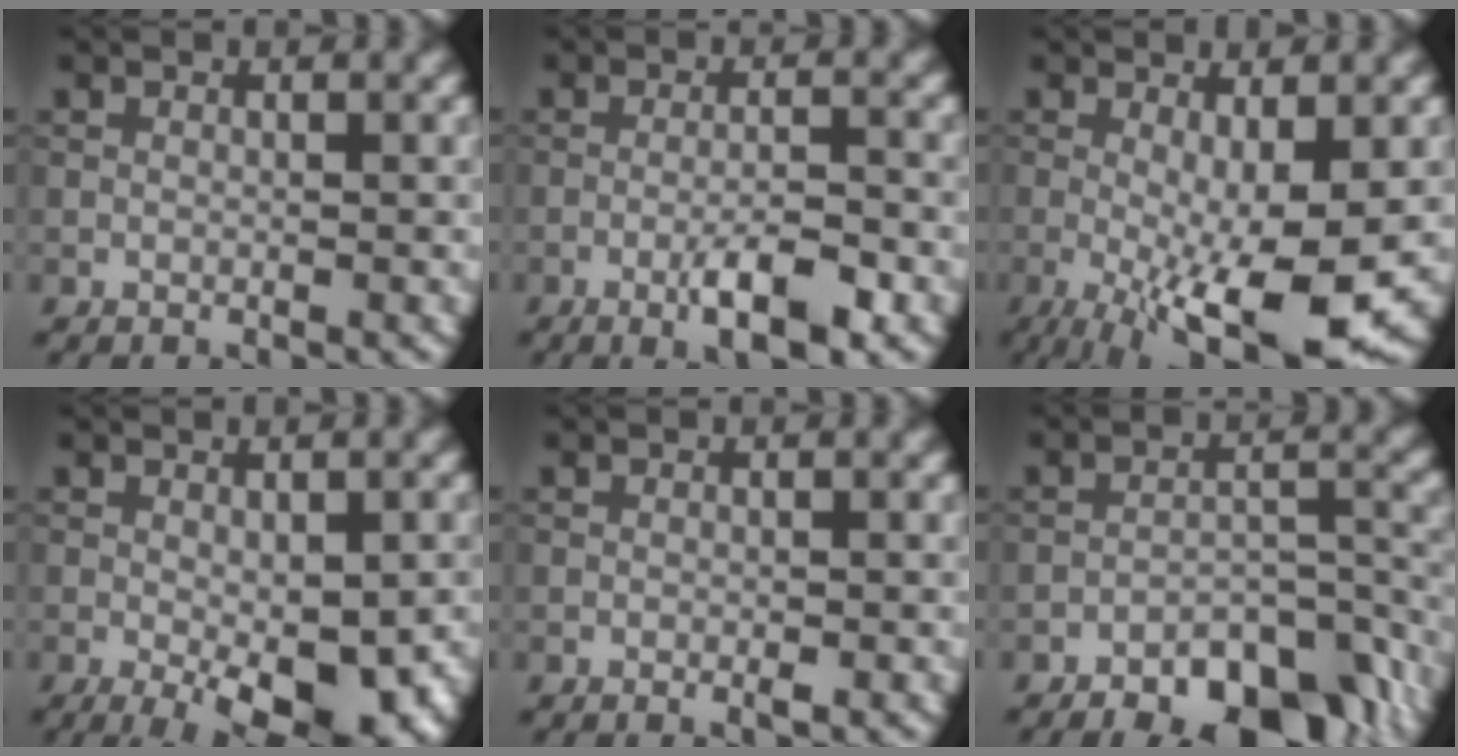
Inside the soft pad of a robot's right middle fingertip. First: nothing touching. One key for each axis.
{"total": 4.4, "fx": -2.1, "fy": 0.8, "fz": 3.8, "tx": -0.066, "ty": 0.001, "tz": -0.036}
{"total": 9.9, "fx": -2.3, "fy": 2.4, "fz": 9.3, "tx": -0.163, "ty": -0.025, "tz": -0.029}
{"total": 8.9, "fx": -2.7, "fy": 3.5, "fz": 7.6, "tx": -0.121, "ty": -0.027, "tz": -0.023}
{"total": 0.7, "fx": -0.3, "fy": 0.2, "fz": 0.6, "tx": -0.010, "ty": 0.000, "tz": -0.003}
{"total": 8.8, "fx": -6.3, "fy": 3.6, "fz": 5.1, "tx": -0.061, "ty": 0.005, "tz": -0.098}